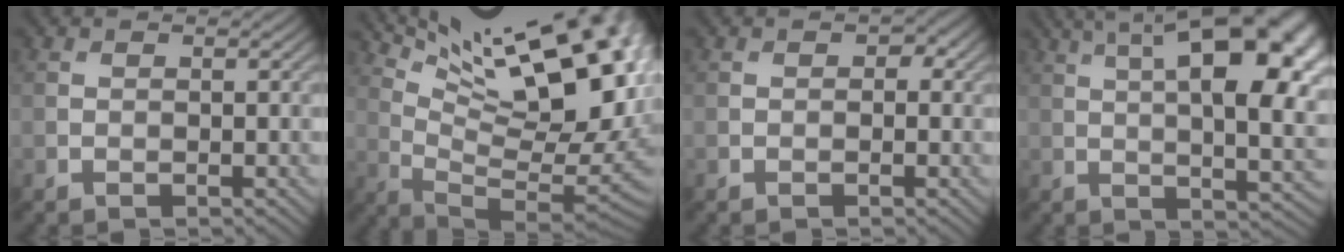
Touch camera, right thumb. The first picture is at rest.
{"total": 20.3, "force": [9.9, 6.8, 16.4], "torque": [-0.233, 0.028, 0.162]}
{"total": 1.0, "force": [0.0, 0.8, 0.6], "torque": [-0.005, -0.004, -0.004]}
{"total": 19.0, "force": [6.7, 7.3, 16.2], "torque": [-0.229, 0.049, 0.101]}